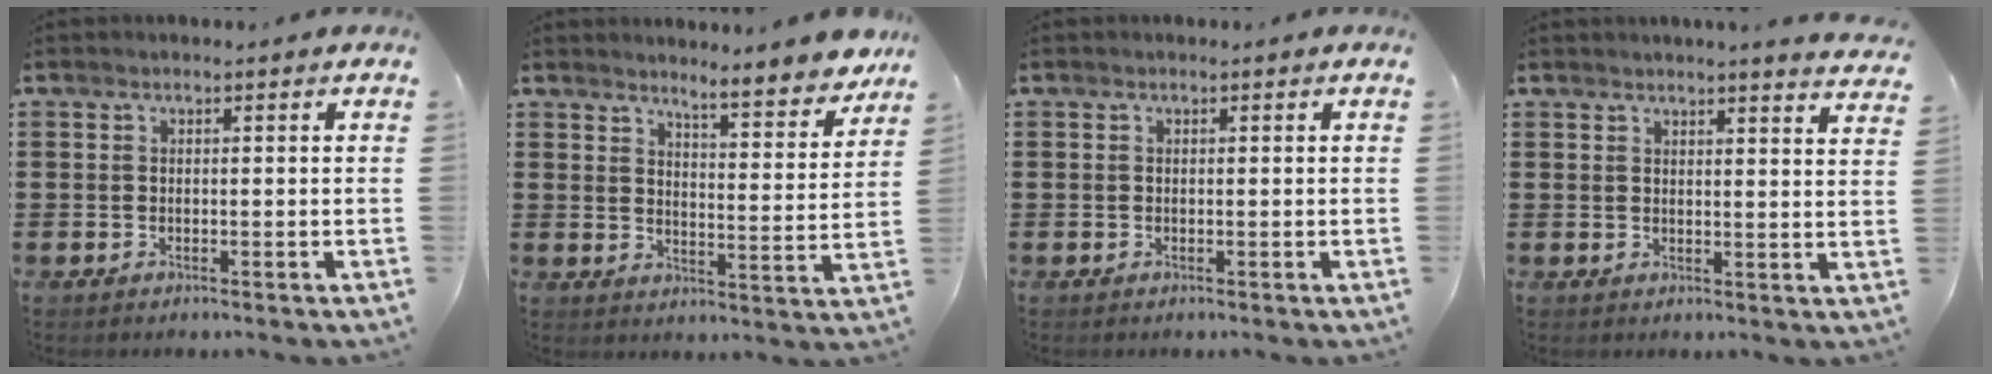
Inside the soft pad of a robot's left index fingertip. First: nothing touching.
{"total": 5.9, "force": [5.5, -0.2, 1.9], "torque": [-0.044, -0.041, 0.091]}
{"total": 0.0}
{"total": 3.0, "force": [2.9, -0.8, 0.4], "torque": [-0.016, -0.012, 0.053]}